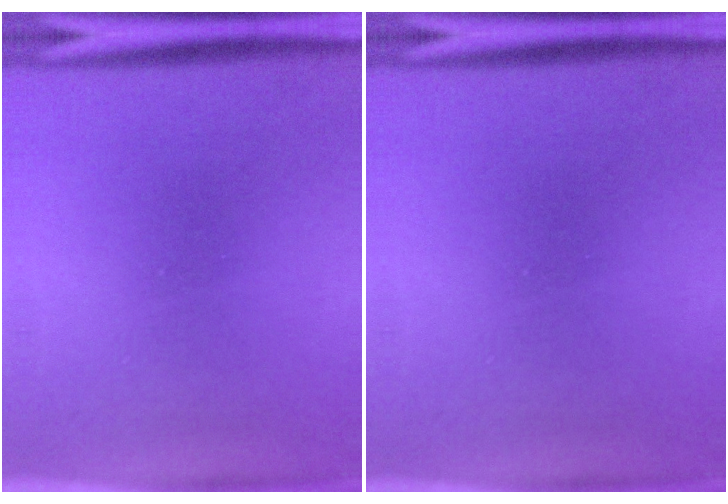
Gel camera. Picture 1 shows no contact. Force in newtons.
{"total": 0.0}